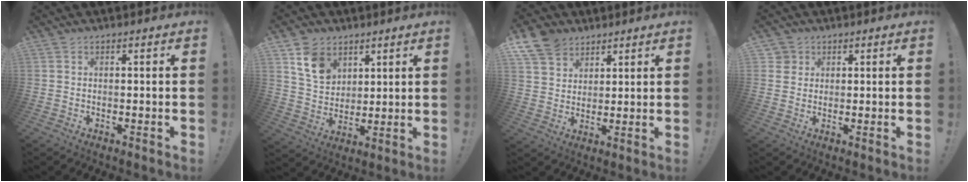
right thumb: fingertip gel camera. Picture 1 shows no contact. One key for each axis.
{"total": 10.6, "fx": 6.1, "fy": 7.6, "fz": 4.3, "tx": -0.062, "ty": -0.030, "tz": 0.118}
{"total": 9.7, "fx": 6.7, "fy": 6.6, "fz": 2.5, "tx": -0.044, "ty": -0.042, "tz": 0.133}
{"total": 2.8, "fx": 1.1, "fy": 2.6, "fz": 0.3, "tx": 0.002, "ty": -0.005, "tz": 0.019}